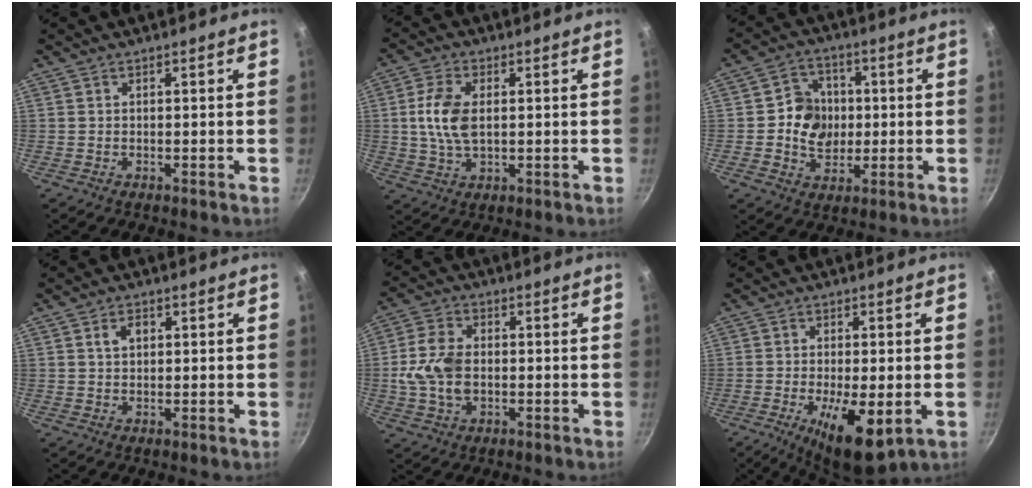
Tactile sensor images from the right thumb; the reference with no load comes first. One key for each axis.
{"total": 8.4, "fx": 1.0, "fy": 4.8, "fz": 6.9, "tx": -0.136, "ty": 0.003, "tz": 0.017}
{"total": 9.6, "fx": 0.1, "fy": 8.3, "fz": 4.9, "tx": -0.046, "ty": 0.001, "tz": -0.008}
{"total": 2.7, "fx": 1.0, "fy": 1.9, "fz": 1.7, "tx": -0.019, "ty": 0.000, "tz": 0.015}
{"total": 9.2, "fx": -0.7, "fy": 6.3, "fz": 6.7, "tx": -0.124, "ty": 0.010, "tz": -0.019}
{"total": 11.3, "fx": -3.4, "fy": 3.6, "fz": 10.1, "tx": -0.165, "ty": 0.000, "tz": -0.047}